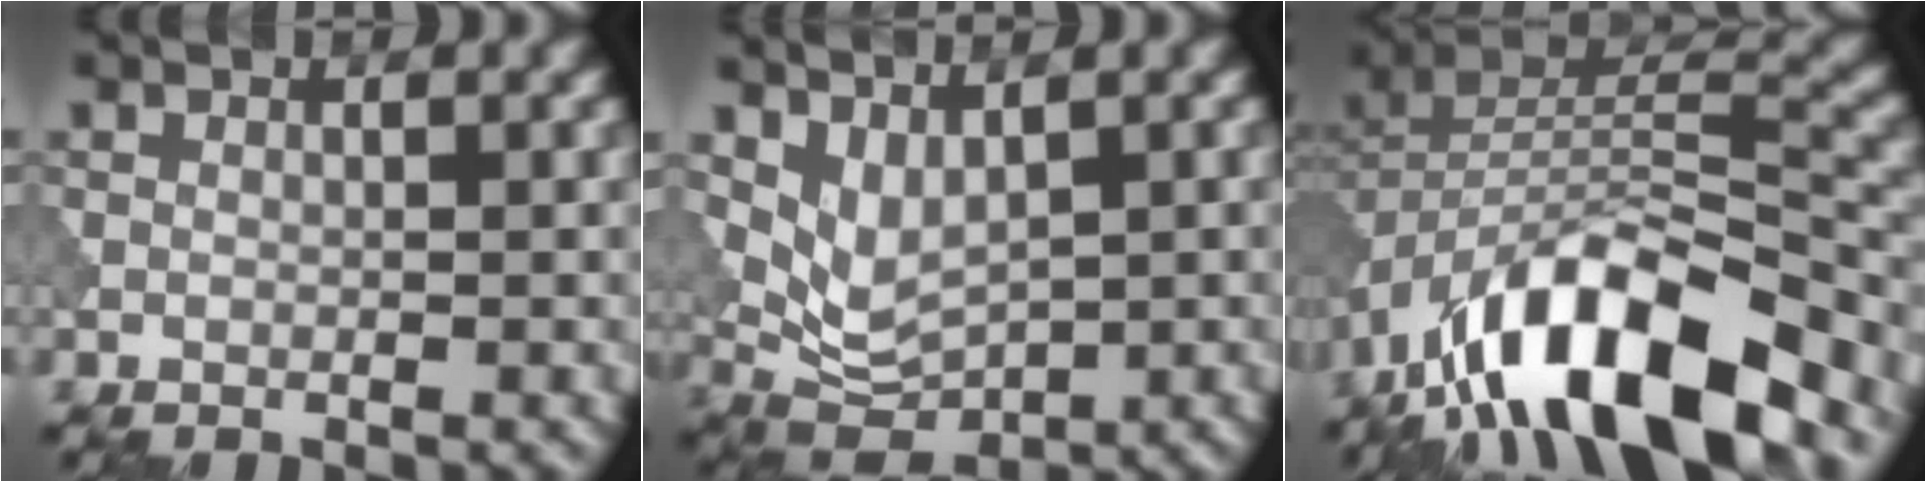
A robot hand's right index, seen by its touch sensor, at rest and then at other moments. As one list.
[{"total": 3.9, "force": [1.6, 2.1, 2.8], "torque": [-0.061, -0.020, 0.041]}, {"total": 13.2, "force": [-8.7, 4.8, 8.8], "torque": [-0.140, 0.009, -0.164]}]